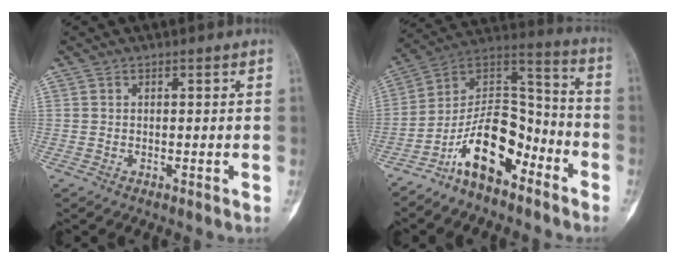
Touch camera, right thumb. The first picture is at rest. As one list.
[{"total": 15.1, "force": [-8.7, 7.5, 9.8], "torque": [-0.144, 0.096, -0.164]}]